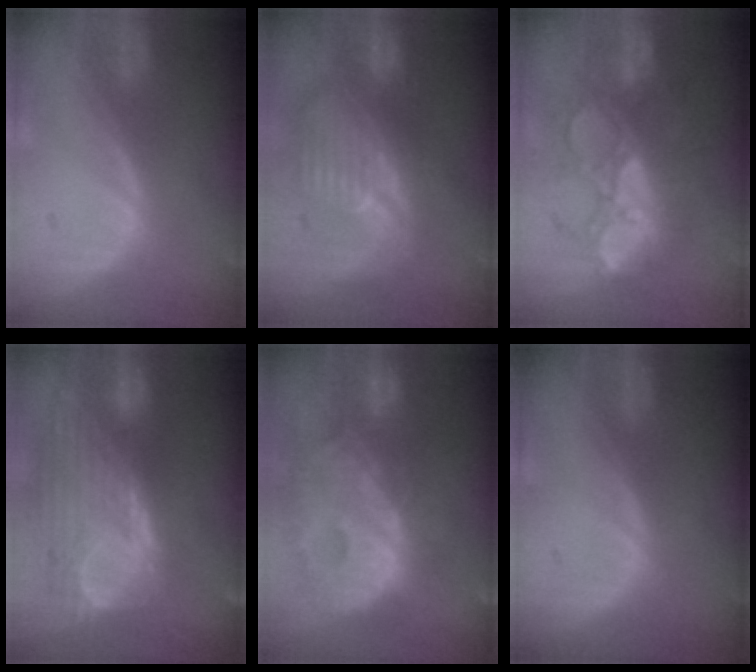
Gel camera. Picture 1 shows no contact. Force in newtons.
{"total": 11.6, "press": 10.1, "slide": 5.8}
{"total": 10.3, "press": 9.7, "slide": 3.7}
{"total": 12.6, "press": 10.6, "slide": 6.8}
{"total": 14.2, "press": 12.3, "slide": 7.2}
{"total": 0.0}